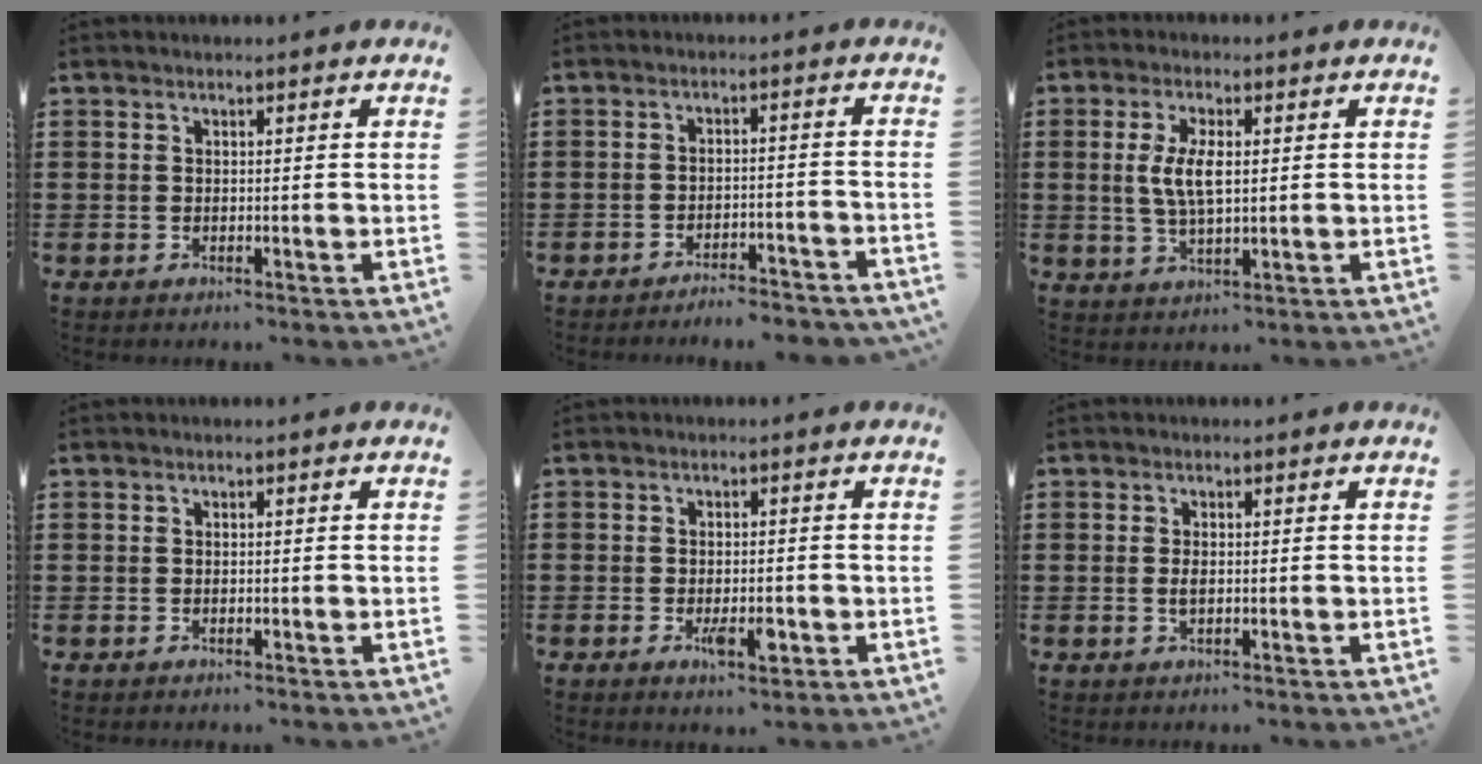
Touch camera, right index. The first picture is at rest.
{"total": 3.6, "force": [-3.5, -0.1, 0.6], "torque": [-0.013, 0.000, -0.074]}
{"total": 5.7, "force": [0.6, 2.4, 5.2], "torque": [-0.111, 0.007, 0.006]}
{"total": 0.0}
{"total": 4.4, "force": [-1.6, 1.8, 3.7], "torque": [-0.074, -0.001, -0.029]}
{"total": 1.6, "force": [-0.1, 0.6, 1.4], "torque": [-0.028, 0.001, -0.003]}